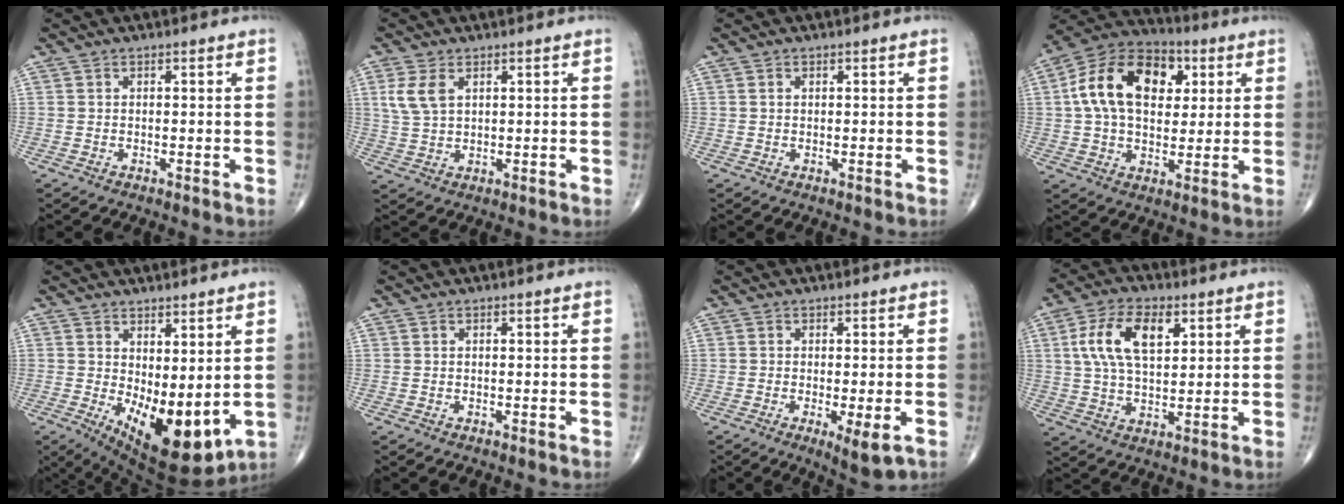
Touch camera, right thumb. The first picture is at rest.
{"total": 5.3, "force": [2.0, 3.1, 3.8], "torque": [-0.084, 0.001, 0.046]}
{"total": 0.5, "force": [0.2, 0.4, 0.3], "torque": [-0.009, 0.002, 0.004]}
{"total": 18.4, "force": [4.3, 11.9, 13.4], "torque": [-0.211, 0.010, 0.065]}
{"total": 13.4, "force": [-0.6, 6.0, 12.0], "torque": [-0.174, -0.031, 0.013]}
{"total": 0.0}
{"total": 4.8, "force": [-1.6, 1.1, 4.4], "torque": [-0.075, -0.017, -0.025]}
{"total": 12.1, "force": [3.9, 6.4, 9.5], "torque": [-0.174, 0.000, 0.071]}